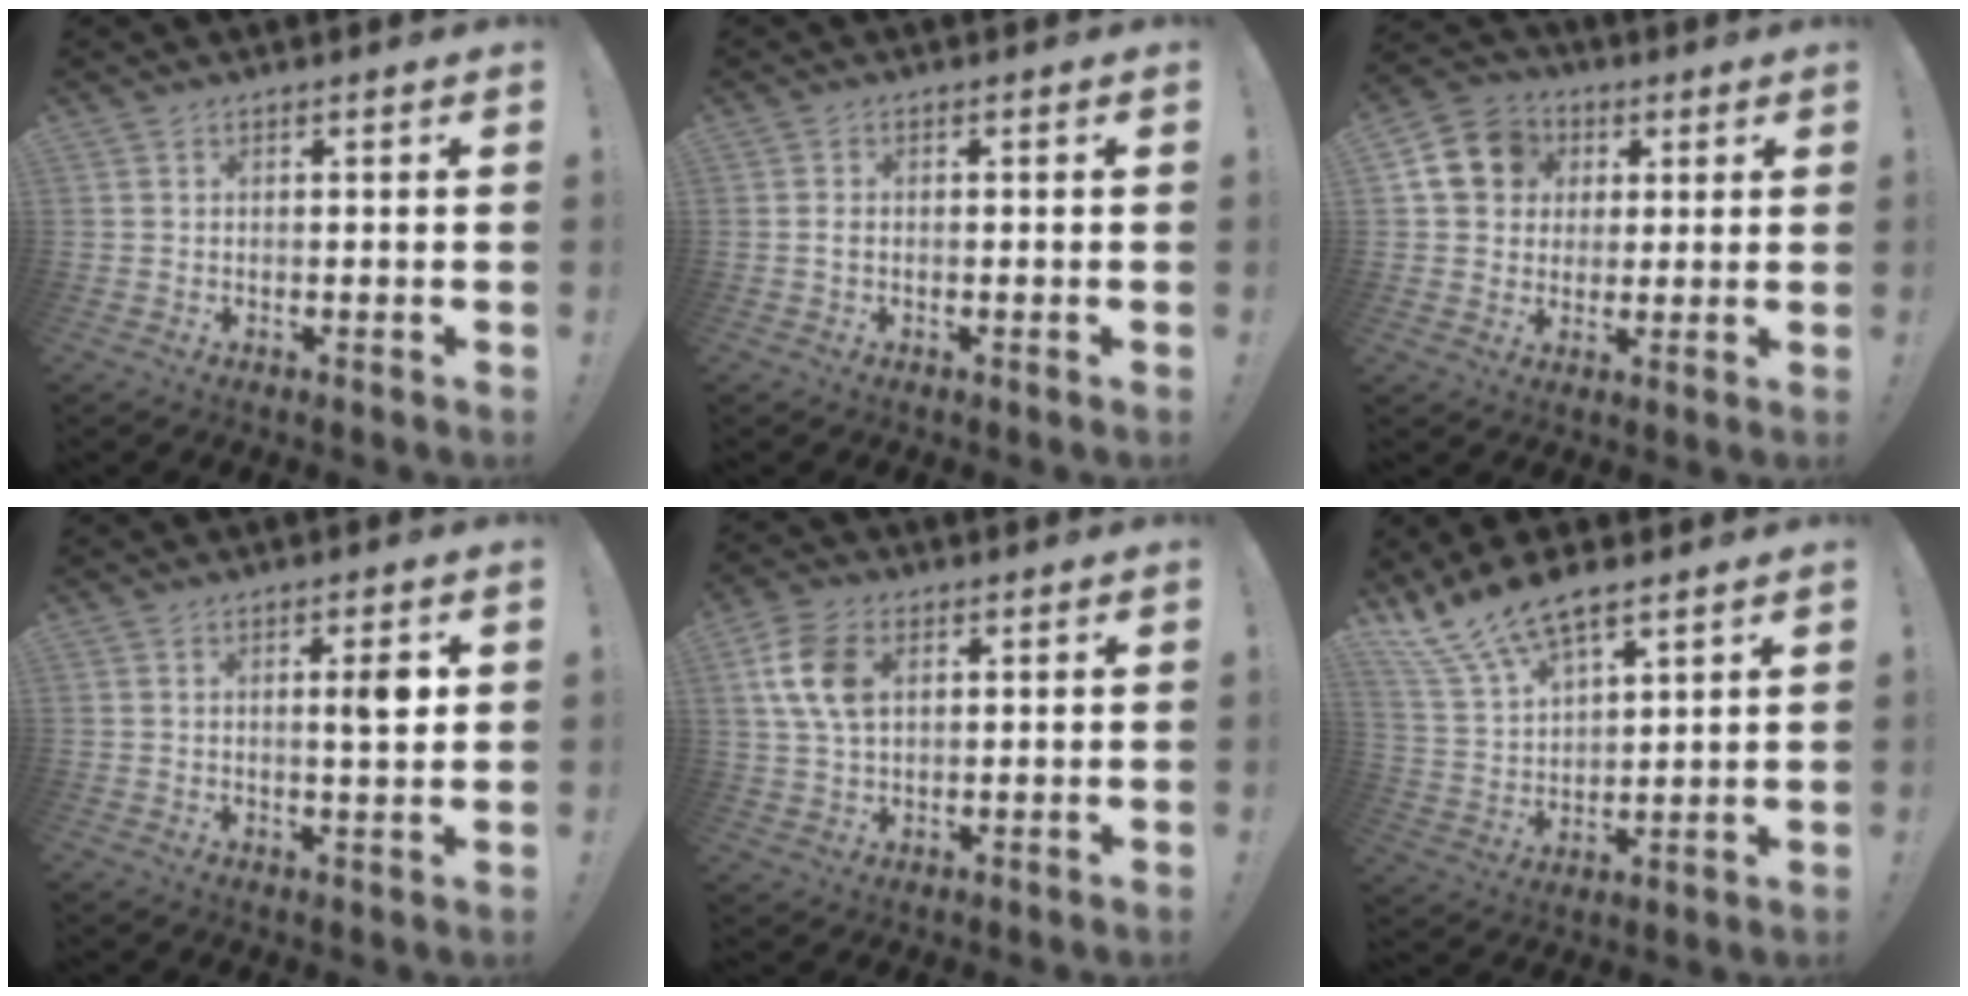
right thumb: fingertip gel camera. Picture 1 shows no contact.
{"total": 0.9, "force": [-0.2, 0.5, 0.7], "torque": [-0.013, 0.003, -0.004]}
{"total": 13.1, "force": [3.9, 11.2, 5.6], "torque": [-0.078, -0.001, 0.083]}
{"total": 5.3, "force": [1.3, 0.9, 5.0], "torque": [-0.074, -0.008, 0.013]}
{"total": 11.5, "force": [3.2, 7.8, 7.8], "torque": [-0.160, 0.009, 0.065]}
{"total": 12.9, "force": [10.1, 4.9, 6.2], "torque": [-0.132, -0.059, 0.191]}